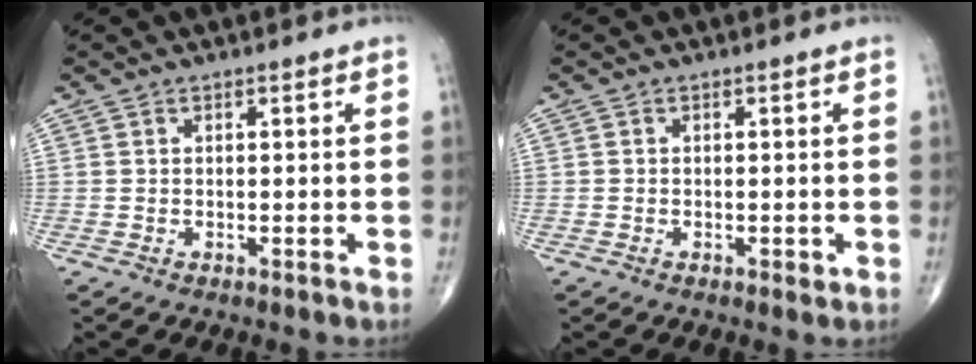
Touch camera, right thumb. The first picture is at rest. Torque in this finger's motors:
{"motor_torque": [-0.08, 0.27, -0.10, -0.06, 0.00]}